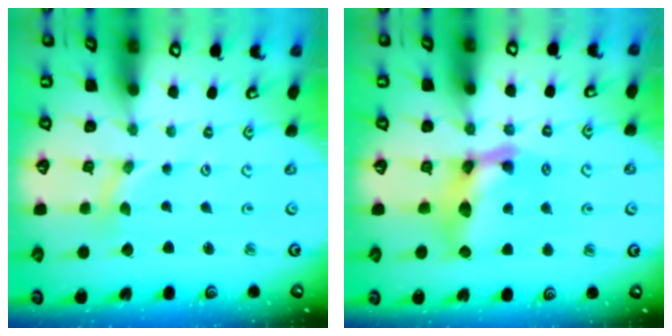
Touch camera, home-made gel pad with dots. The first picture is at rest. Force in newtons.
{"total": 15.3, "press": 15.3, "slide": 0.8}